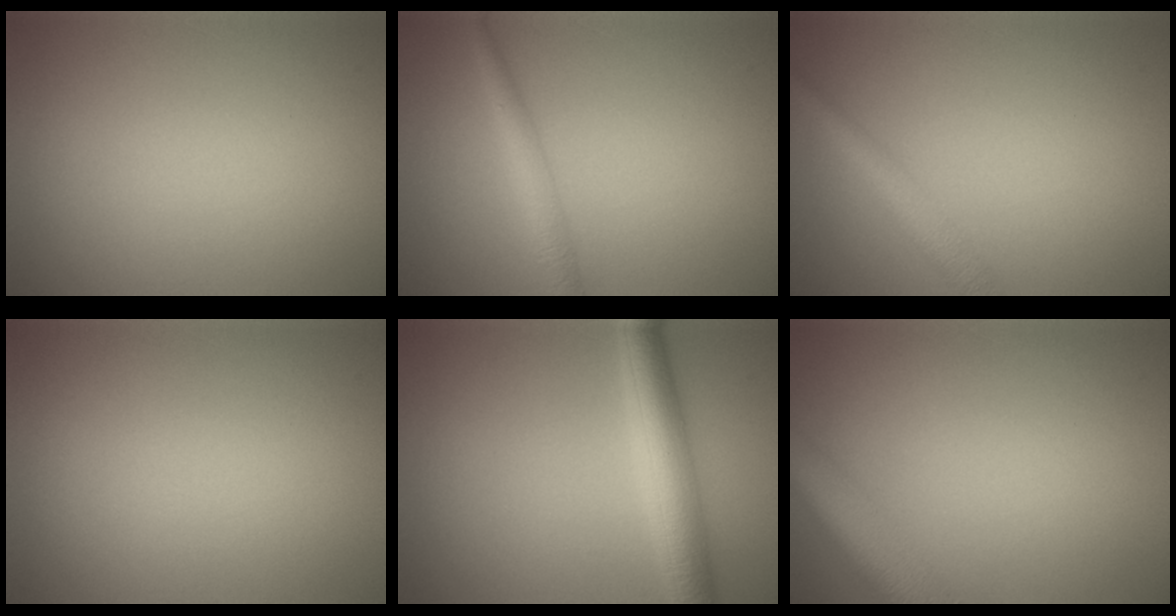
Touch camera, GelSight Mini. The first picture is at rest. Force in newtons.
{"total": 2.3, "press": 2.3, "slide": 0.1}
{"total": 2.8, "press": 2.8, "slide": 0.1}
{"total": 0.0}
{"total": 4.9, "press": 4.9, "slide": 0.0}
{"total": 5.0, "press": 5.0, "slide": 0.3}